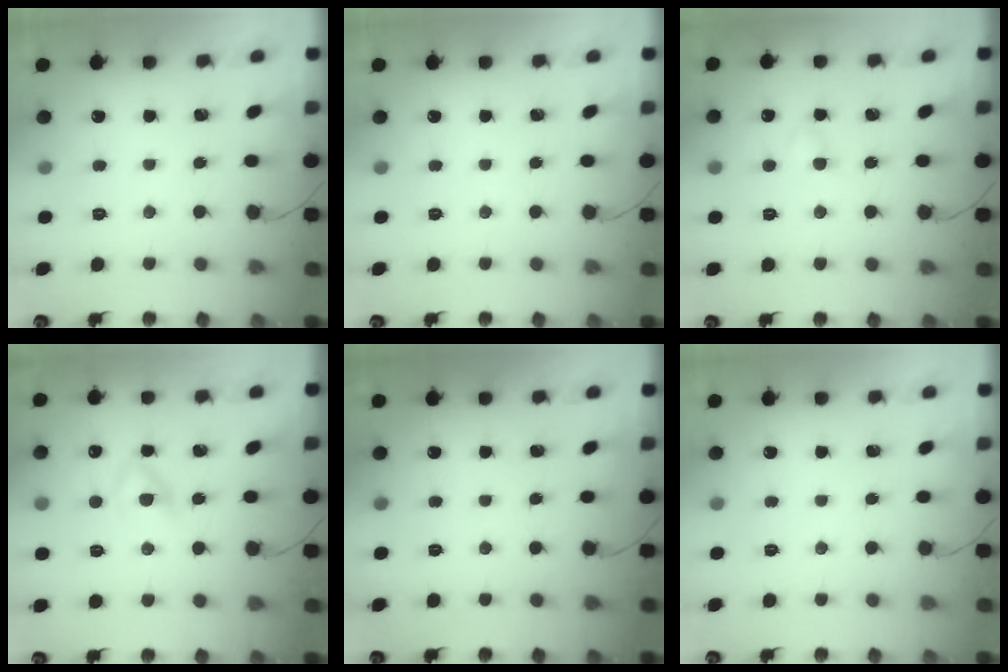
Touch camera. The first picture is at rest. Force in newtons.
{"total": 0.0}
{"total": 2.3, "press": 2.1, "slide": 0.9}
{"total": 3.8, "press": 3.6, "slide": 1.2}
{"total": 0.0}
{"total": 0.0}